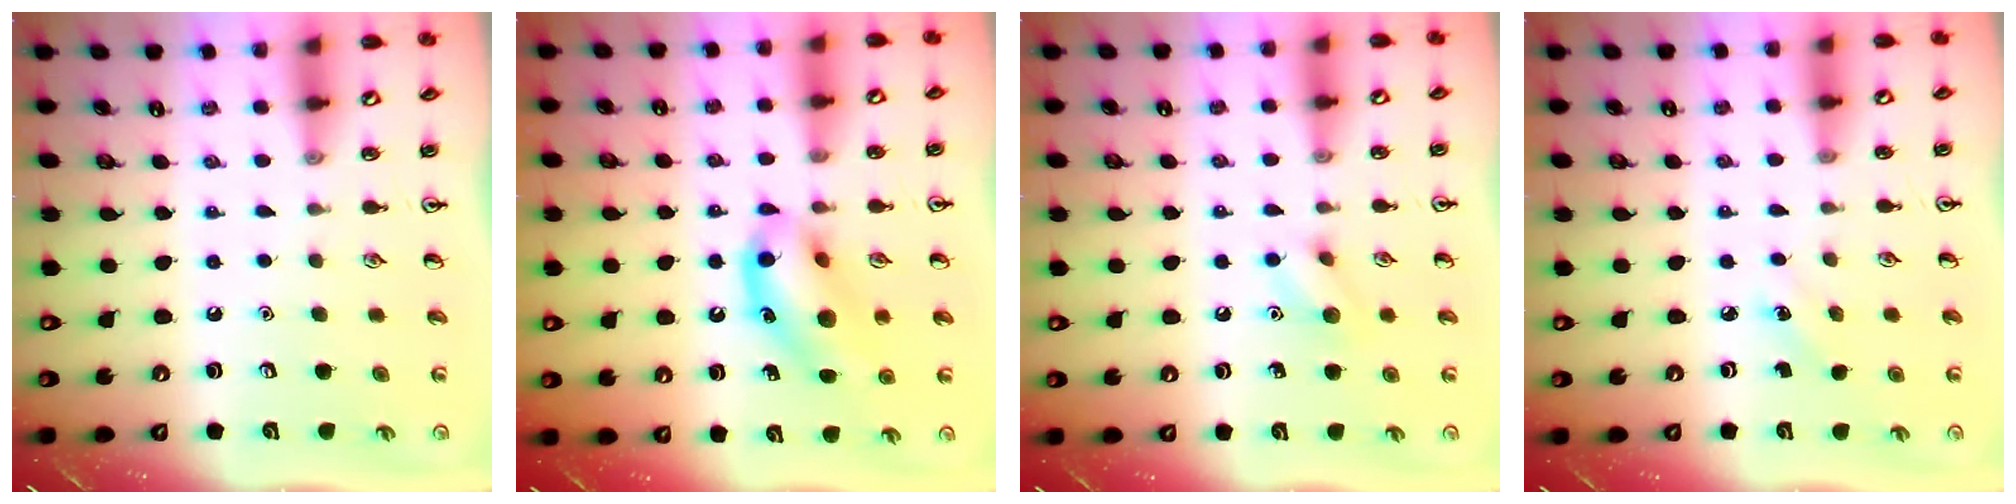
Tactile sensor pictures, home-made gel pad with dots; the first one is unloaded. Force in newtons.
{"total": 14.0, "press": 13.6, "slide": 3.0}
{"total": 7.0, "press": 7.0, "slide": 0.8}
{"total": 1.9, "press": 1.7, "slide": 0.8}